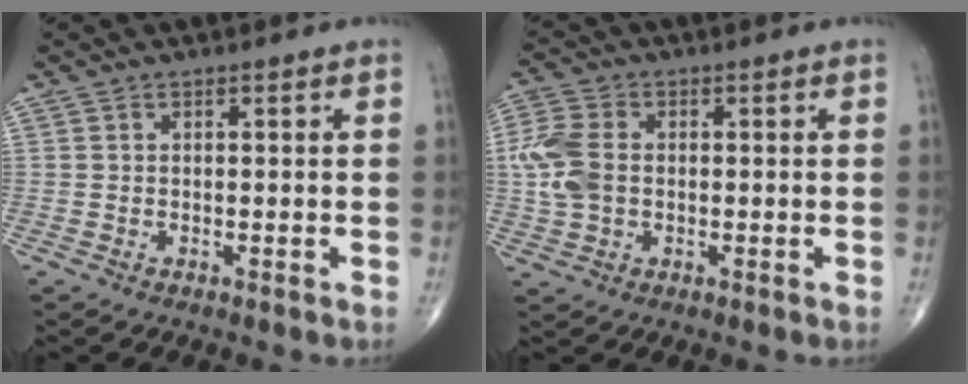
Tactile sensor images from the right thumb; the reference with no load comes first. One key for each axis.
{"total": 8.1, "fx": 0.0, "fy": 5.7, "fz": 5.8, "tx": -0.140, "ty": 0.010, "tz": -0.003}